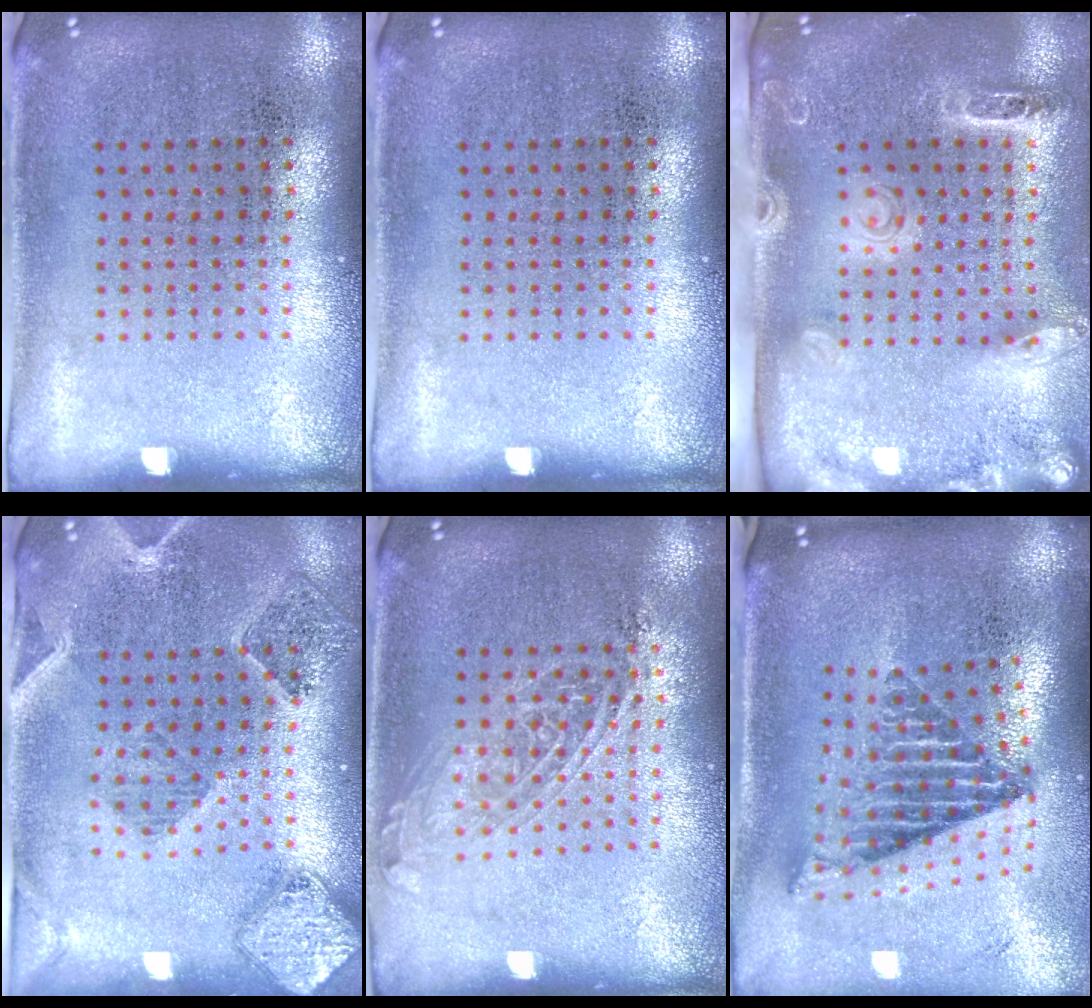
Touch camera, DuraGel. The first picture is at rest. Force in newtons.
{"total": 0.0}
{"total": 2.7, "press": 2.0, "slide": 1.8}
{"total": 1.6, "press": 1.6, "slide": 0.3}
{"total": 1.6, "press": 1.3, "slide": 0.9}
{"total": 2.7, "press": 1.7, "slide": 2.1}